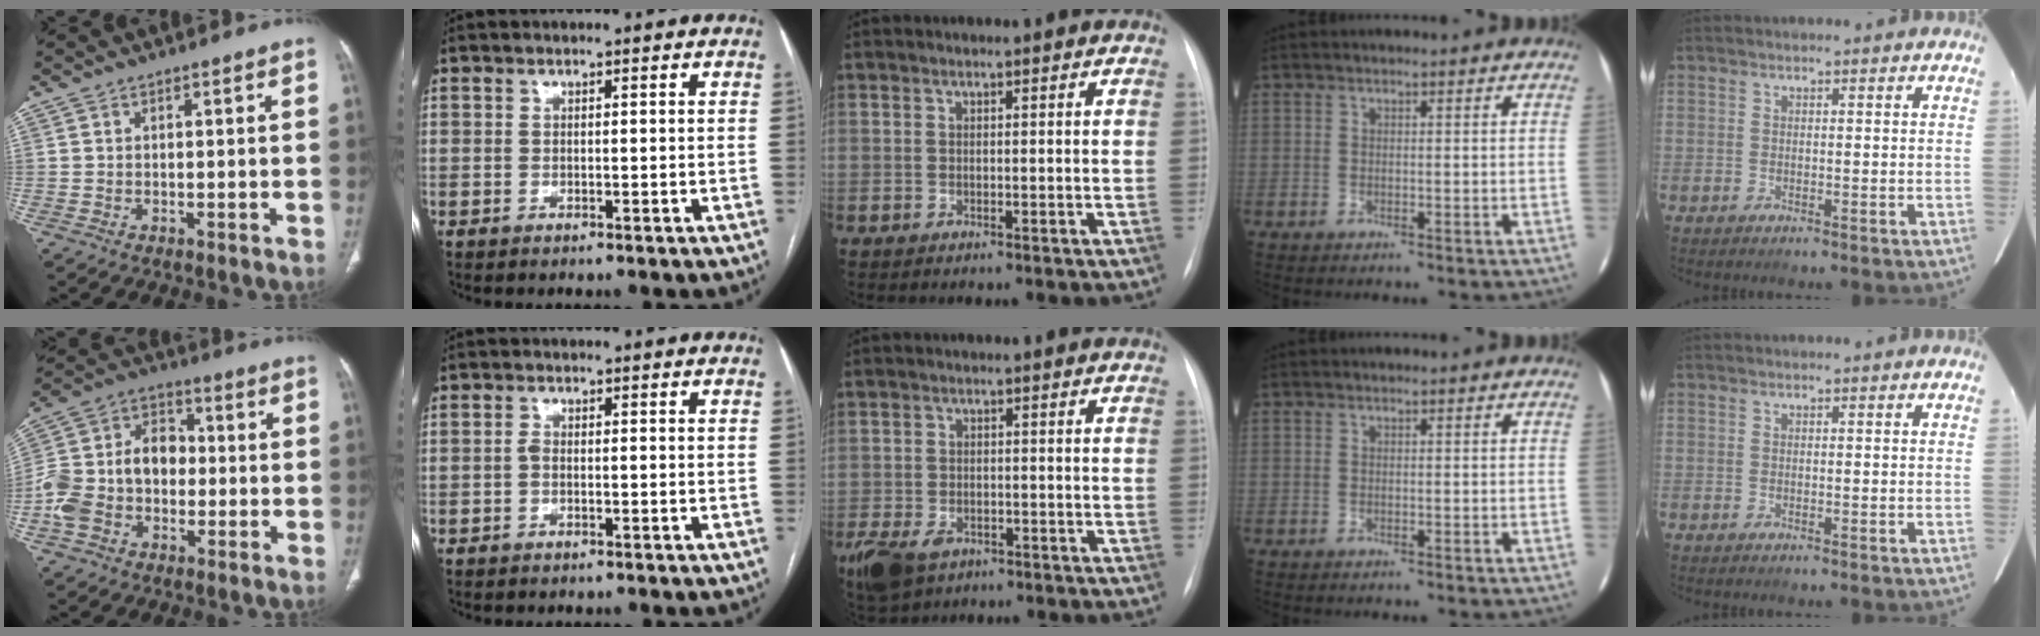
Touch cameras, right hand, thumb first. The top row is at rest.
{"thumb": {"total": 13.6, "force": [-2.2, 10.0, 9.0], "torque": [-0.161, 0.051, -0.049]}, "index": {"total": 0.9, "force": [-0.4, 0.4, 0.7], "torque": [-0.012, 0.003, -0.009]}, "middle": {"total": 9.1, "force": [-5.1, 6.1, 4.4], "torque": [-0.109, -0.005, -0.078]}}